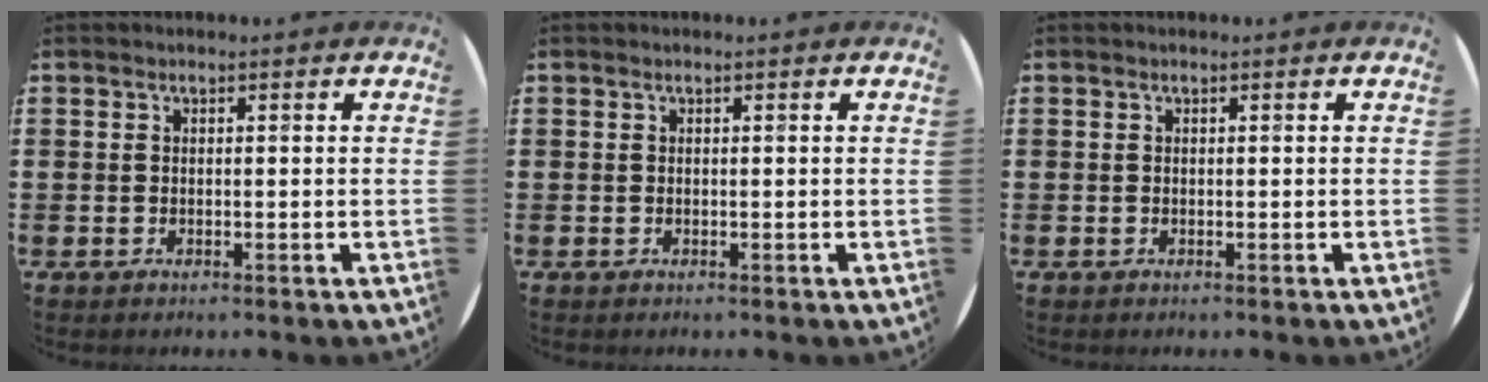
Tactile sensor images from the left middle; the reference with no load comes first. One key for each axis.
{"total": 0.0}
{"total": 0.0}